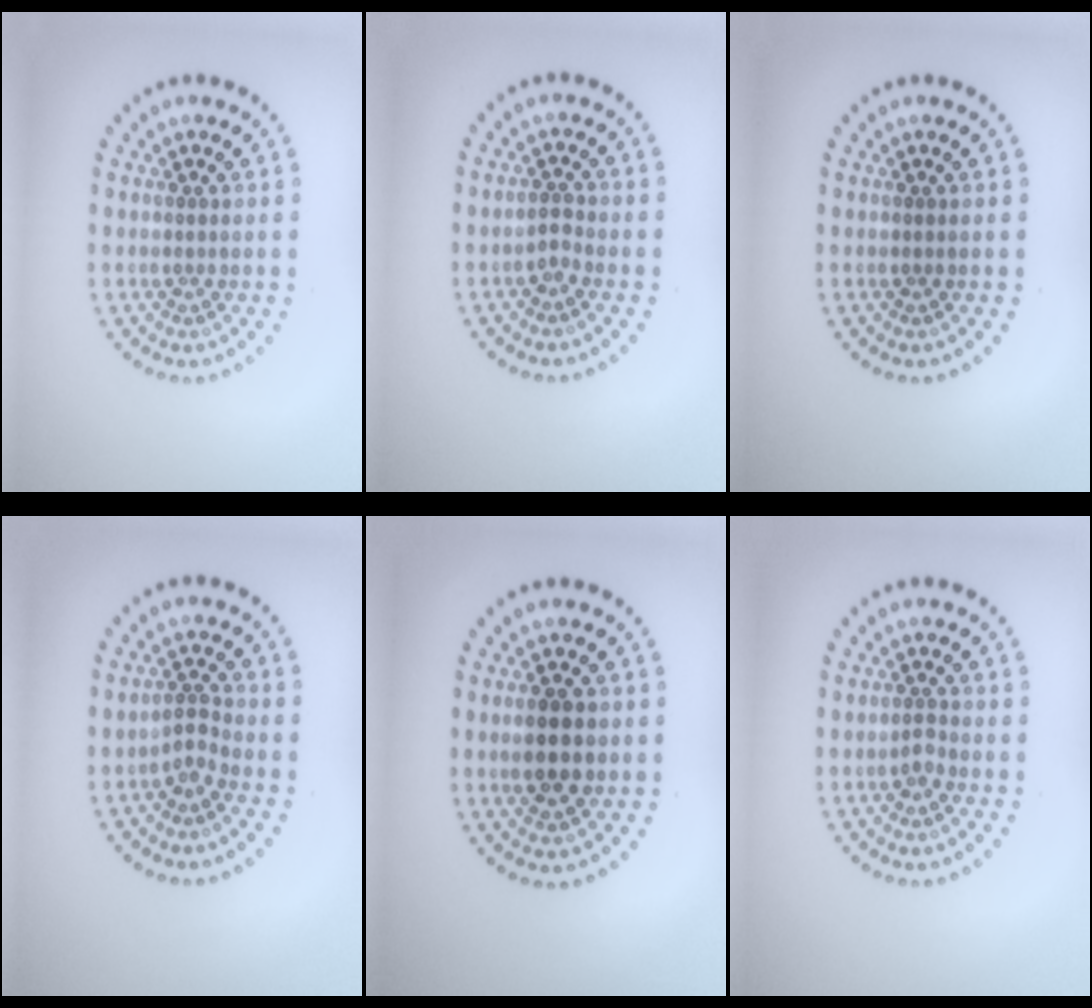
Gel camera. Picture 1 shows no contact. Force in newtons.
{"total": 1.1, "press": 0.9, "slide": 0.5}
{"total": 0.0}
{"total": 1.6, "press": 1.0, "slide": 1.2}
{"total": 3.7, "press": 3.7, "slide": 0.2}
{"total": 0.9, "press": 0.6, "slide": 0.6}